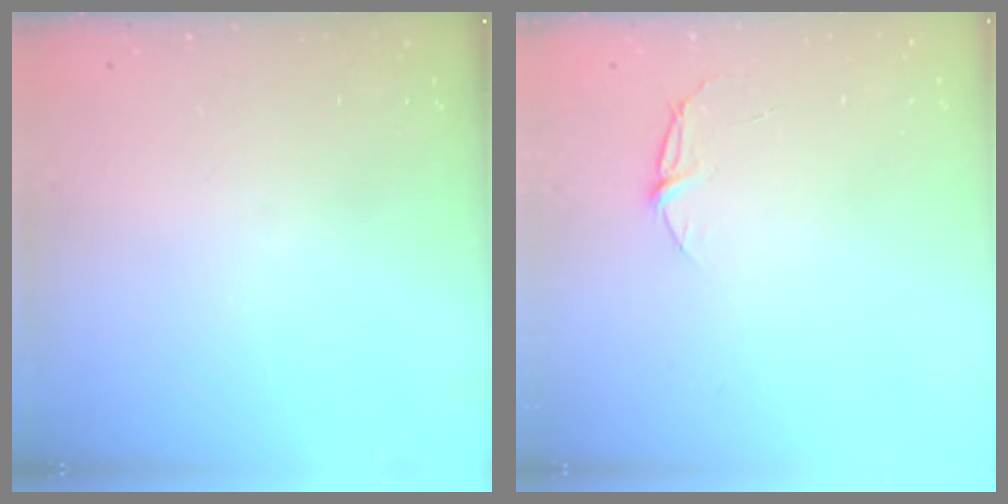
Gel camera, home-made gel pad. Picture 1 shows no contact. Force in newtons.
{"total": 4.9, "press": 4.9, "slide": 0.6}